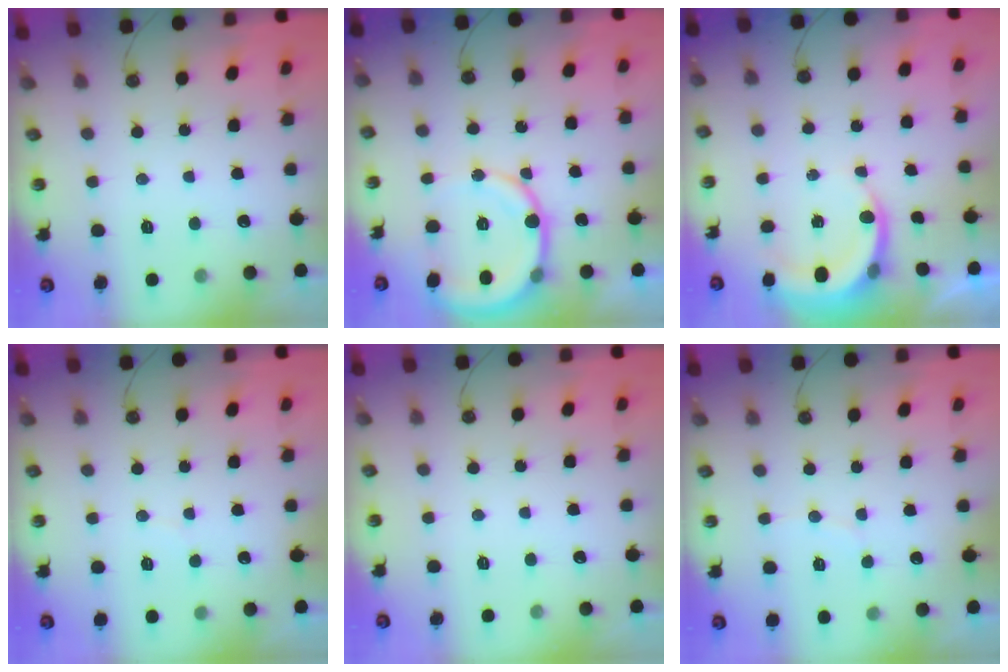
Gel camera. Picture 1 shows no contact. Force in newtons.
{"total": 11.3, "press": 11.0, "slide": 2.3}
{"total": 4.6, "press": 4.6, "slide": 0.4}
{"total": 2.9, "press": 2.9, "slide": 0.3}
{"total": 0.0}
{"total": 3.0, "press": 3.0, "slide": 0.2}